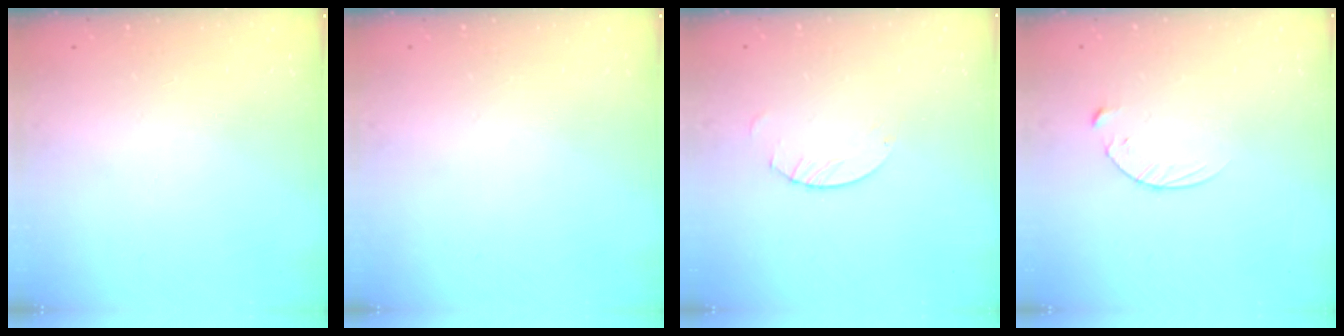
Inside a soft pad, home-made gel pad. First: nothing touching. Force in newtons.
{"total": 0.0}
{"total": 2.5, "press": 2.5, "slide": 0.1}
{"total": 5.4, "press": 5.4, "slide": 0.5}